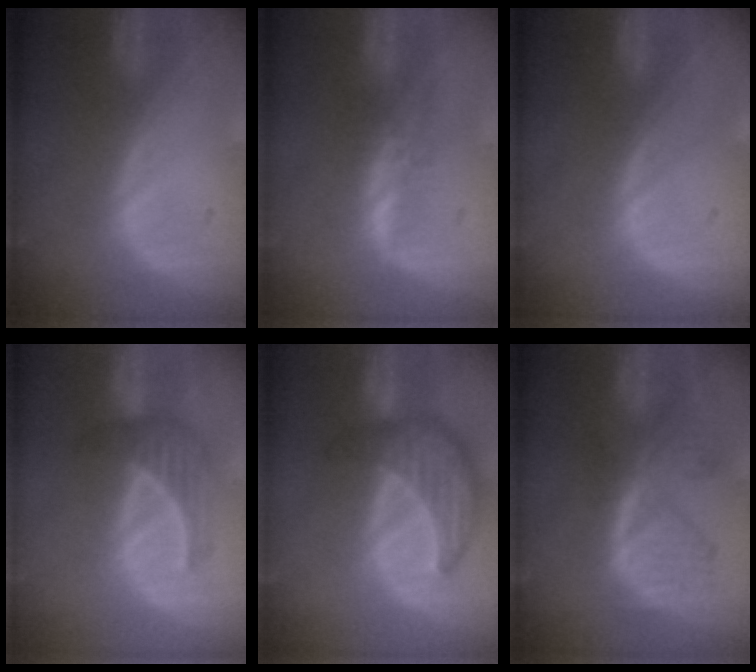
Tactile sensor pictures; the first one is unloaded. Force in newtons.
{"total": 2.3, "press": 2.2, "slide": 0.6}
{"total": 0.0}
{"total": 4.1, "press": 4.0, "slide": 0.8}
{"total": 8.6, "press": 7.8, "slide": 3.8}
{"total": 7.8, "press": 6.8, "slide": 3.9}